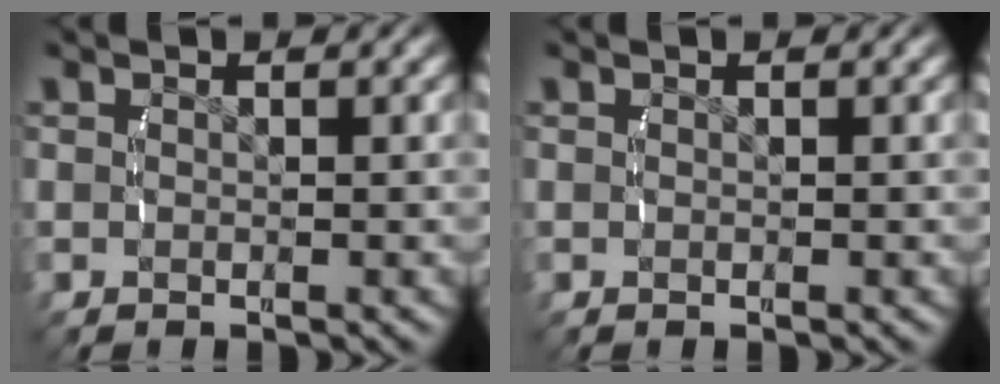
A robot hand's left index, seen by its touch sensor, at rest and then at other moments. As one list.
[{"total": 0.0}]